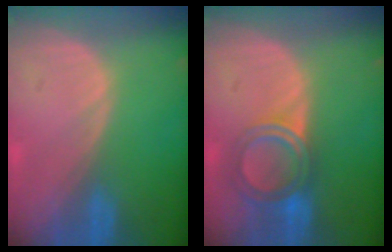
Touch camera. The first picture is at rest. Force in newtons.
{"total": 6.0, "press": 5.4, "slide": 2.6}